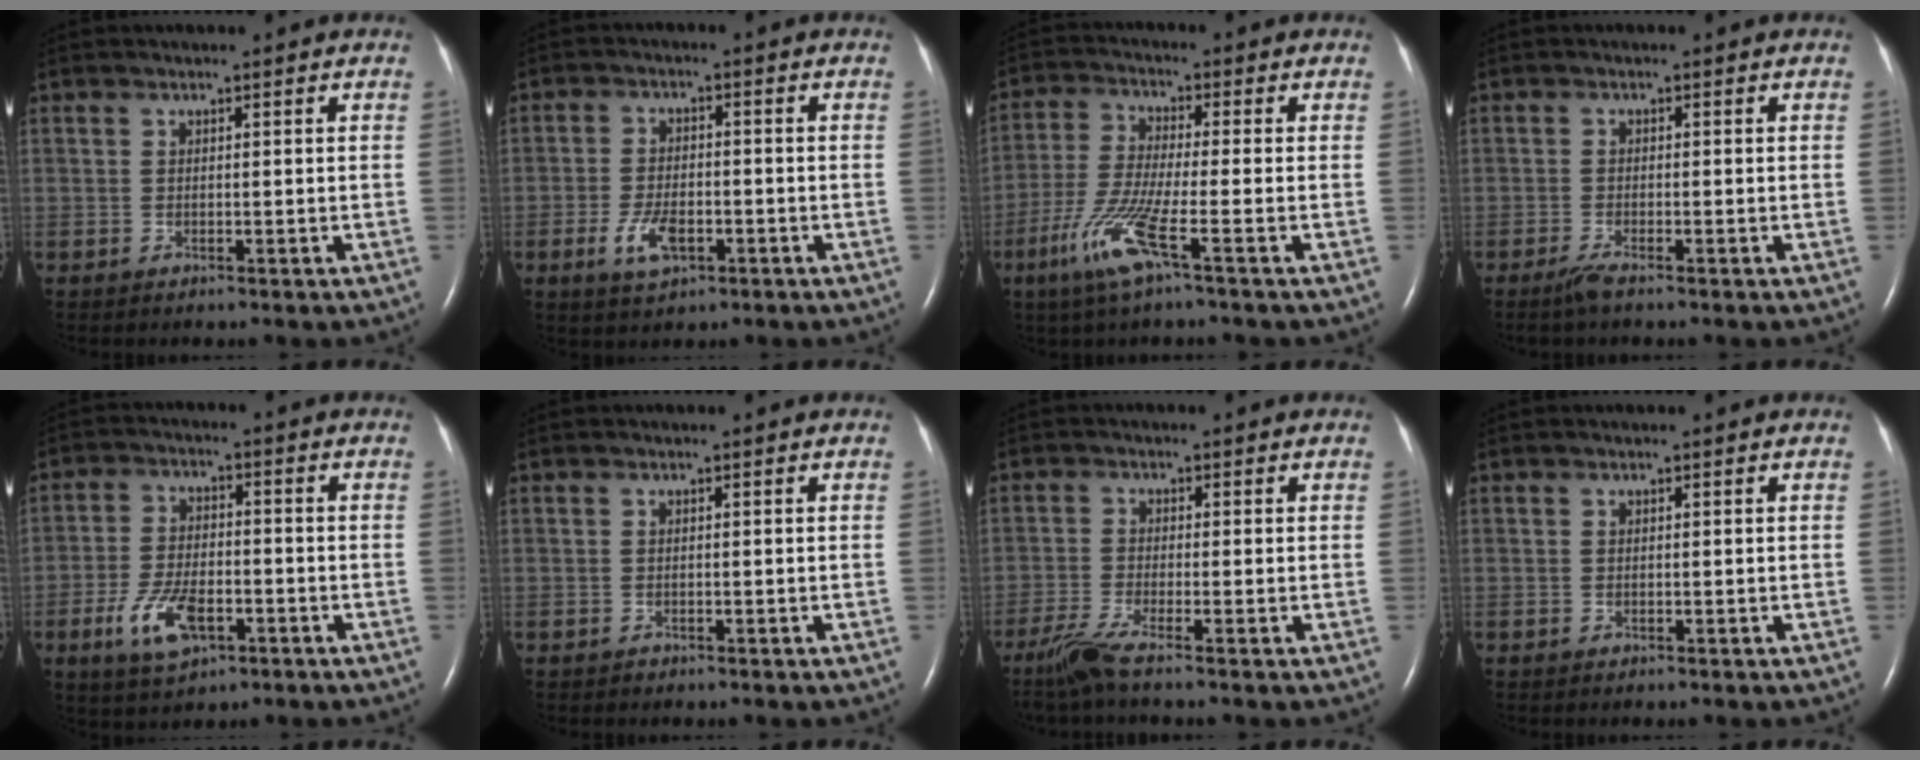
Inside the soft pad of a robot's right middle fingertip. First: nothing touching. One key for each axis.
{"total": 5.3, "fx": -2.3, "fy": 2.4, "fz": 4.1, "tx": -0.087, "ty": -0.003, "tz": -0.037}
{"total": 8.6, "fx": -4.2, "fy": -0.2, "fz": 7.6, "tx": -0.164, "ty": -0.021, "tz": -0.087}
{"total": 1.8, "fx": -1.4, "fy": -0.1, "fz": 1.1, "tx": -0.036, "ty": -0.007, "tz": -0.032}
{"total": 8.1, "fx": -3.6, "fy": 3.6, "fz": 6.4, "tx": -0.137, "ty": -0.005, "tz": -0.062}
{"total": 0.0}
{"total": 4.7, "fx": -3.6, "fy": -0.5, "fz": 3.0, "tx": -0.070, "ty": -0.019, "tz": -0.076}
{"total": 0.0}